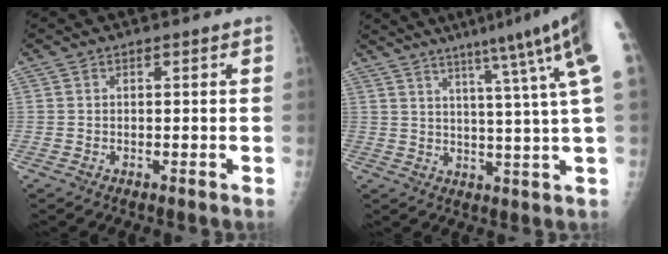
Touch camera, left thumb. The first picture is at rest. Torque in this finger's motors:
{"motor_torque": [2.93, 2.08, 1.95, -0.82, 0.19]}